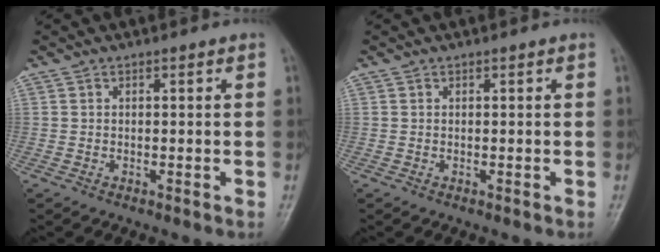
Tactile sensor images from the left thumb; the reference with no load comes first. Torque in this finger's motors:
{"motor_torque": [0.18, -0.13, 0.00, -0.09, 0.00]}